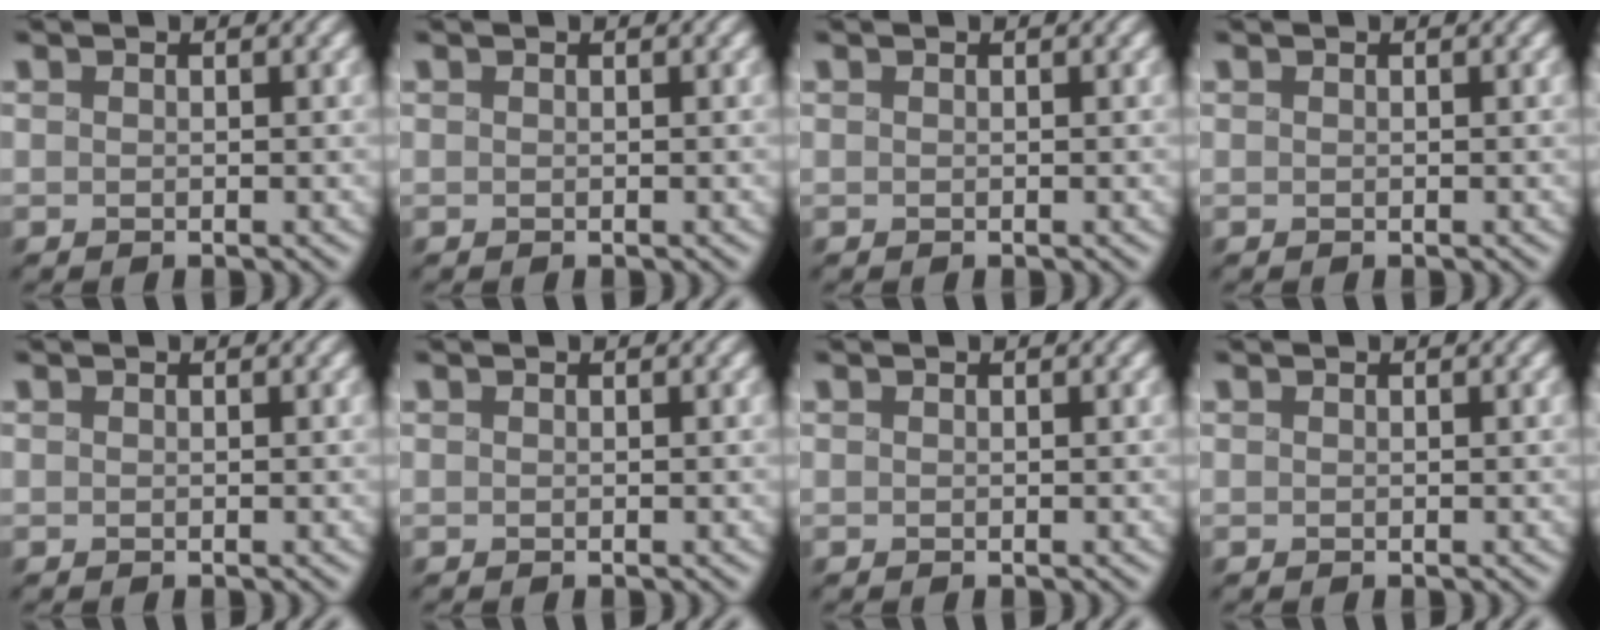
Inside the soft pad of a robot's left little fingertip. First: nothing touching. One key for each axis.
{"total": 0.0}
{"total": 0.0}
{"total": 0.0}
{"total": 0.0}
{"total": 0.0}
{"total": 0.0}
{"total": 0.0}